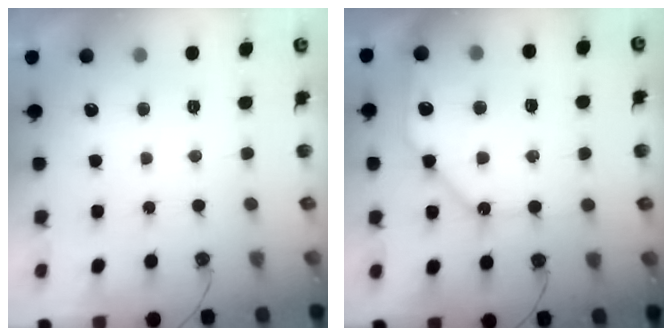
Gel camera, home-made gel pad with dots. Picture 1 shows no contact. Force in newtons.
{"total": 12.9, "press": 12.8, "slide": 1.5}